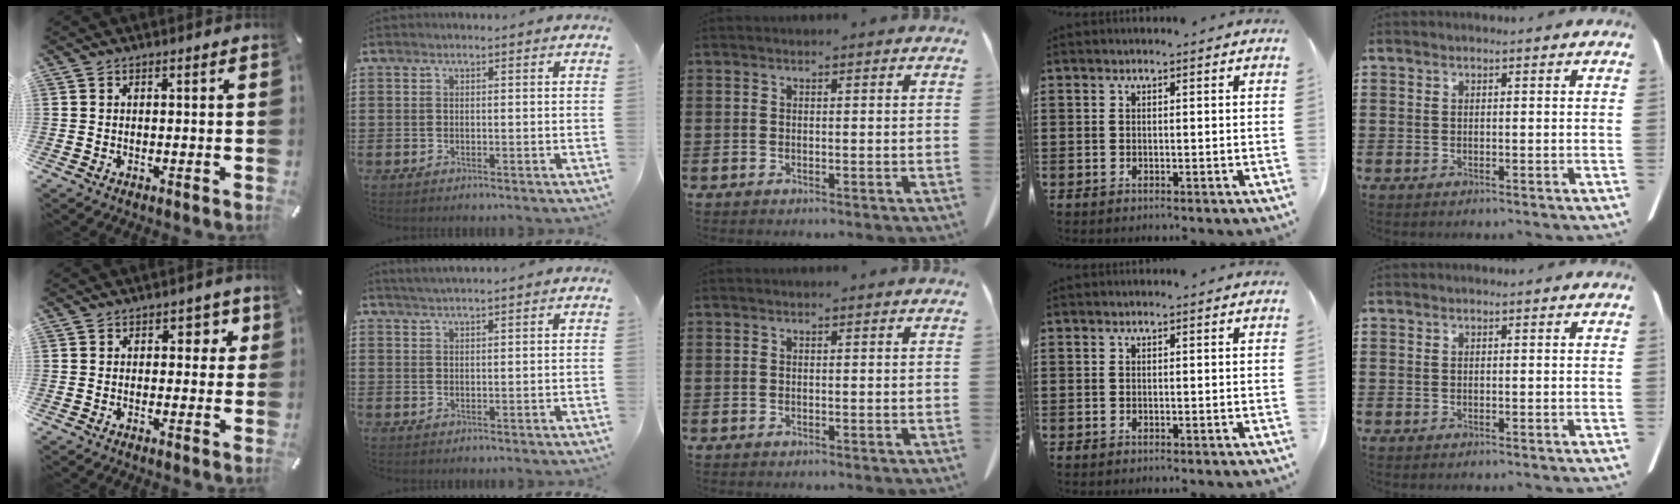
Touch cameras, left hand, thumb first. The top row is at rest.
{"thumb": {"total": 3.7, "force": [0.9, 2.7, 2.4], "torque": [-0.012, -0.005, 0.003]}, "index": {"total": 1.7, "force": [1.6, -0.2, 0.6], "torque": [-0.013, 0.001, 0.030]}}